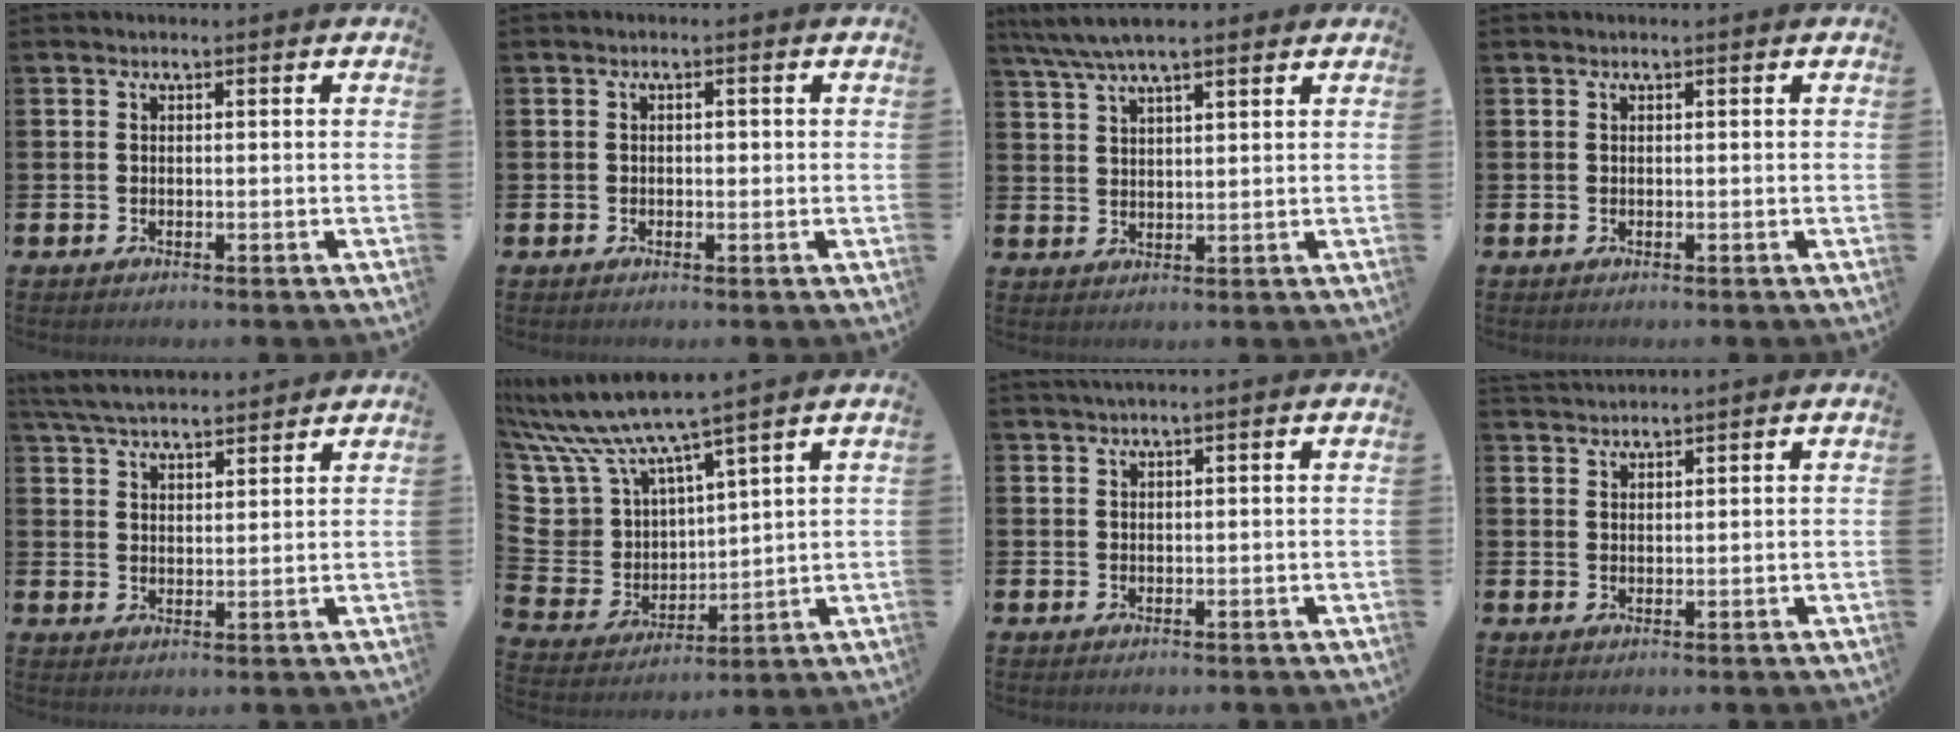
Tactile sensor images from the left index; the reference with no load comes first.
{"total": 1.0, "force": [-0.2, 0.6, 0.8], "torque": [-0.012, 0.002, -0.006]}
{"total": 6.4, "force": [5.4, 1.4, 3.0], "torque": [-0.072, -0.010, 0.099]}
{"total": 0.0}
{"total": 5.2, "force": [5.1, 0.8, 1.0], "torque": [-0.033, -0.021, 0.092]}
{"total": 7.9, "force": [6.9, 3.4, 1.6], "torque": [-0.086, -0.053, 0.127]}
{"total": 1.0, "force": [0.9, -0.1, 0.5], "torque": [-0.008, 0.000, 0.016]}
{"total": 2.0, "force": [2.0, 0.1, -0.1], "torque": [0.006, -0.009, 0.035]}